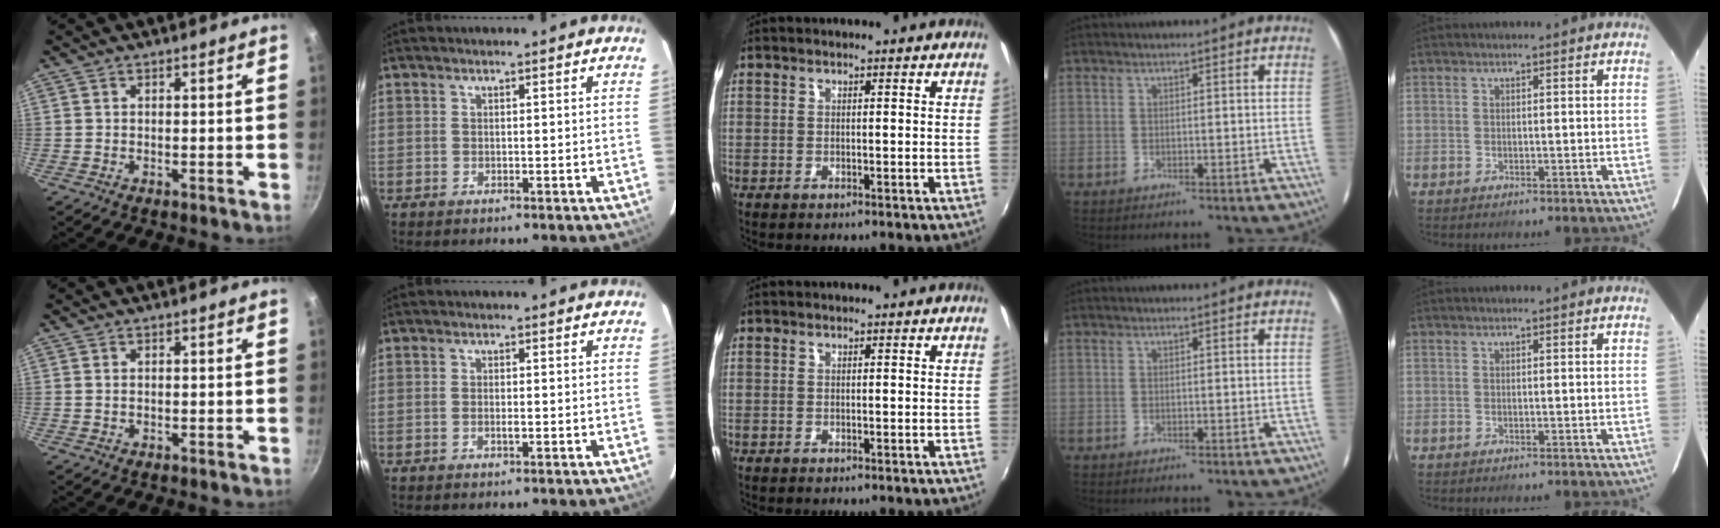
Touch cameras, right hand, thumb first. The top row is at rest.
{"thumb": {"total": 0.6, "force": [0.1, 0.5, 0.4], "torque": [-0.007, 0.002, 0.001]}, "index": {"total": 1.2, "force": [-0.4, 0.4, 1.0], "torque": [-0.020, 0.001, -0.007]}}